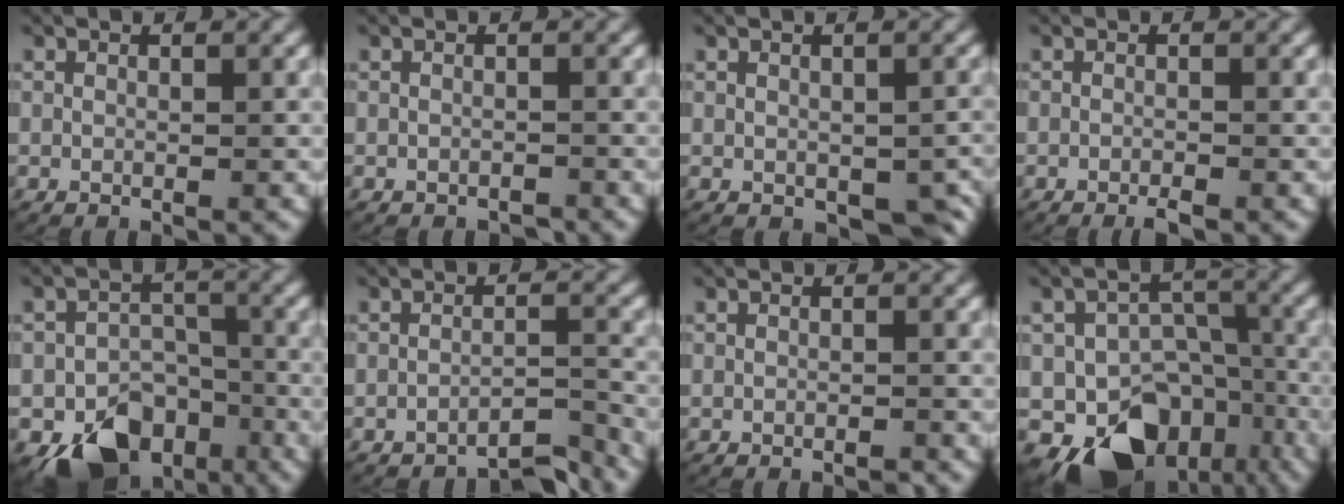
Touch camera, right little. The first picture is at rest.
{"total": 0.9, "force": [-0.9, 0.2, 0.0], "torque": [0.001, -0.002, -0.012]}
{"total": 2.6, "force": [-1.6, 1.3, 1.6], "torque": [-0.019, -0.005, -0.022]}
{"total": 0.9, "force": [-0.8, 0.0, 0.4], "torque": [-0.007, -0.002, -0.015]}
{"total": 7.8, "force": [-5.6, 4.8, 2.6], "torque": [-0.021, -0.023, -0.097]}
{"total": 4.3, "force": [-4.0, 0.6, 1.3], "torque": [-0.005, -0.004, -0.065]}
{"total": 0.8, "force": [-0.8, 0.0, 0.1], "torque": [0.001, 0.000, -0.011]}
{"total": 10.5, "force": [-6.0, 7.3, 4.8], "torque": [-0.058, -0.030, -0.095]}